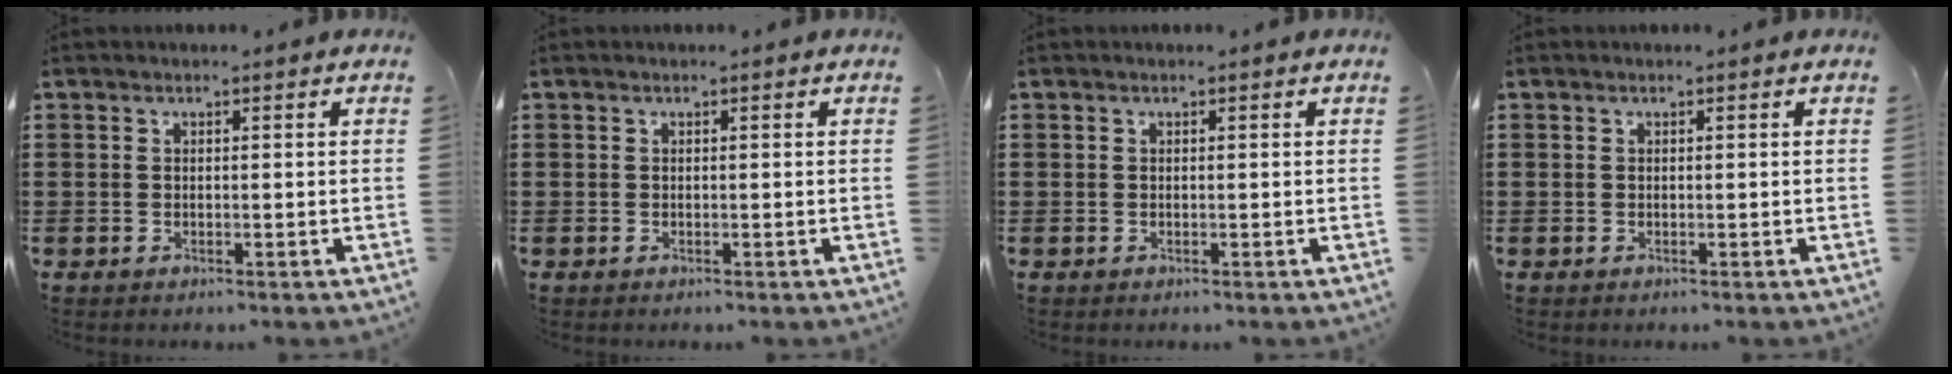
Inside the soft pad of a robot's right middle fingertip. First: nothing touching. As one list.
[{"total": 0.0}, {"total": 0.0}, {"total": 0.0}]